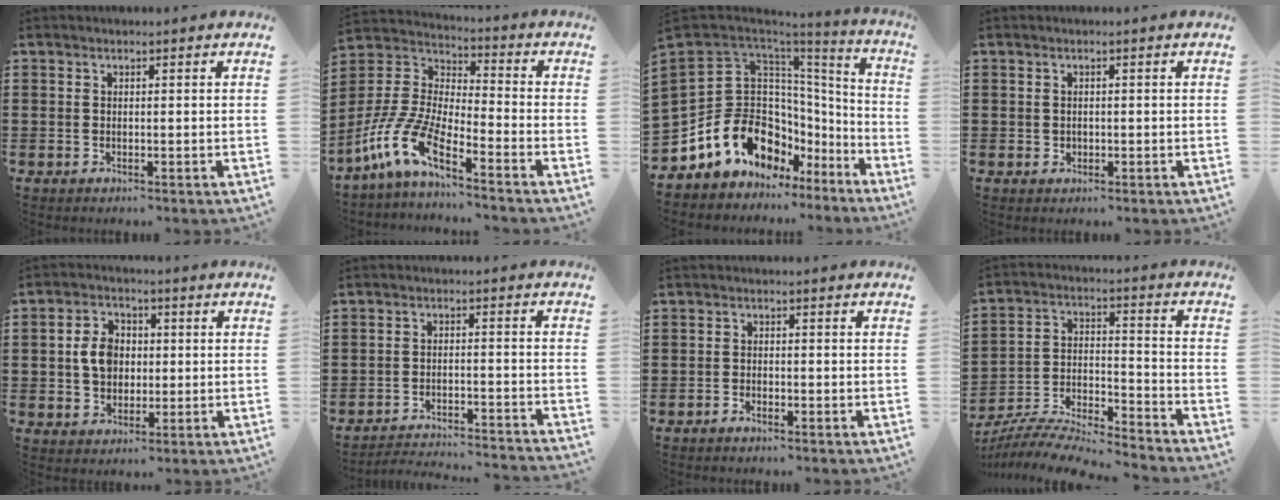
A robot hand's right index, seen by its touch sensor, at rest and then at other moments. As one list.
[{"total": 9.2, "force": [-7.1, 1.9, 5.6], "torque": [-0.161, -0.019, -0.153]}, {"total": 13.7, "force": [-4.2, 10.9, 7.1], "torque": [-0.166, -0.019, -0.076]}, {"total": 0.8, "force": [0.1, 0.7, 0.3], "torque": [-0.009, 0.004, 0.001]}, {"total": 5.9, "force": [0.1, 4.7, 3.7], "torque": [-0.097, 0.011, -0.004]}, {"total": 3.4, "force": [-3.3, 0.0, 0.7], "torque": [-0.018, 0.000, -0.072]}, {"total": 1.2, "force": [-1.1, 0.4, 0.1], "torque": [-0.005, 0.002, -0.023]}, {"total": 7.5, "force": [-7.2, 0.8, 2.1], "torque": [-0.050, -0.004, -0.146]}]